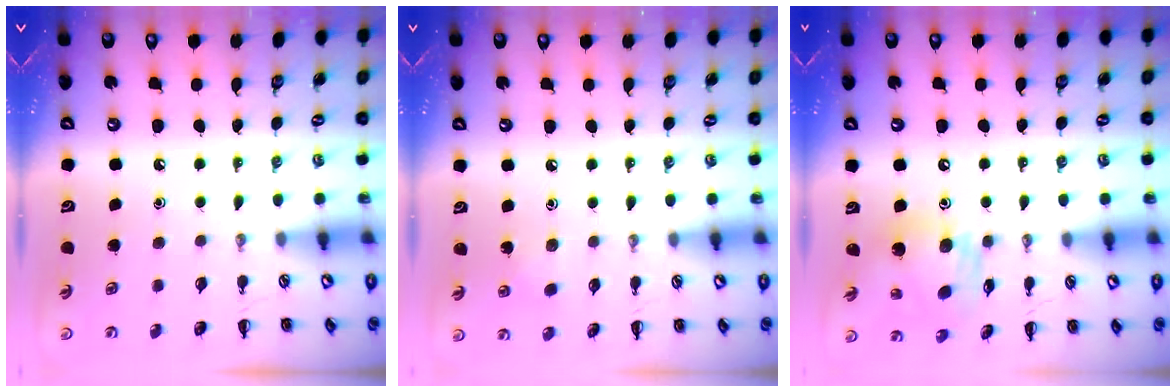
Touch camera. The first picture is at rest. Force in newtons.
{"total": 5.7, "press": 5.4, "slide": 1.6}
{"total": 13.2, "press": 13.1, "slide": 1.7}